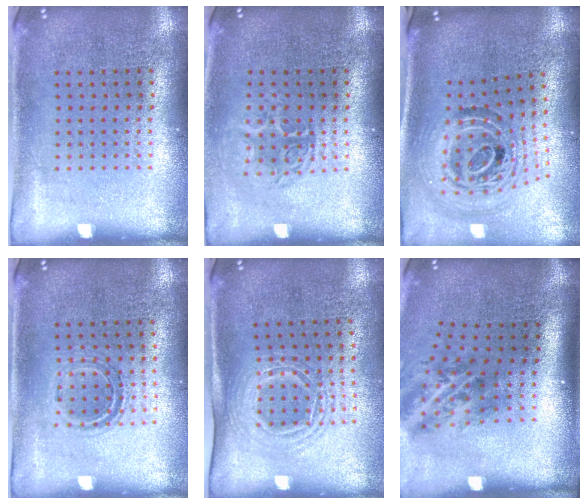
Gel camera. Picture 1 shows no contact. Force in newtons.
{"total": 1.5, "press": 1.2, "slide": 0.8}
{"total": 1.9, "press": 1.5, "slide": 1.2}
{"total": 1.1, "press": 1.0, "slide": 0.5}
{"total": 1.6, "press": 1.3, "slide": 1.0}
{"total": 2.1, "press": 1.3, "slide": 1.6}